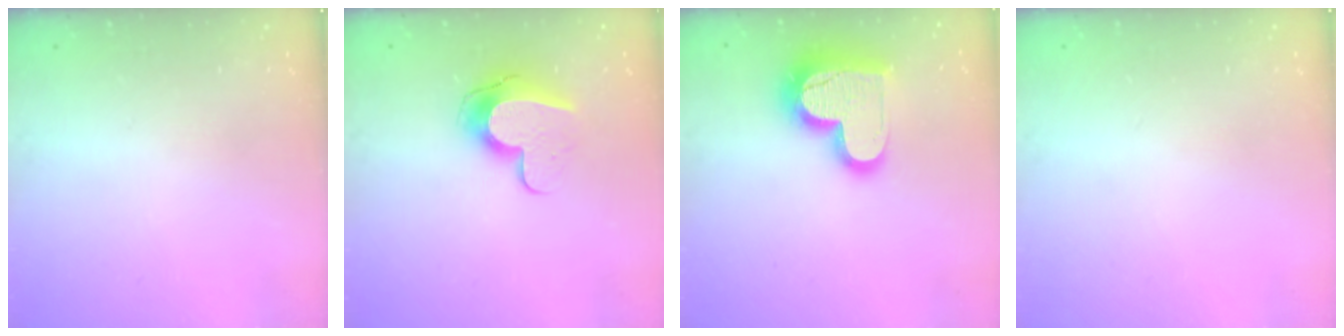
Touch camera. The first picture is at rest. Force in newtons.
{"total": 10.9, "press": 10.9, "slide": 1.1}
{"total": 17.8, "press": 17.7, "slide": 1.5}
{"total": 0.0}